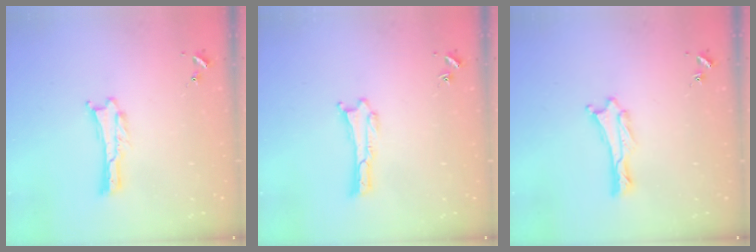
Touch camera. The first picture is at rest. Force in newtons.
{"total": 0.0}
{"total": 0.6, "press": 0.5, "slide": 0.1}